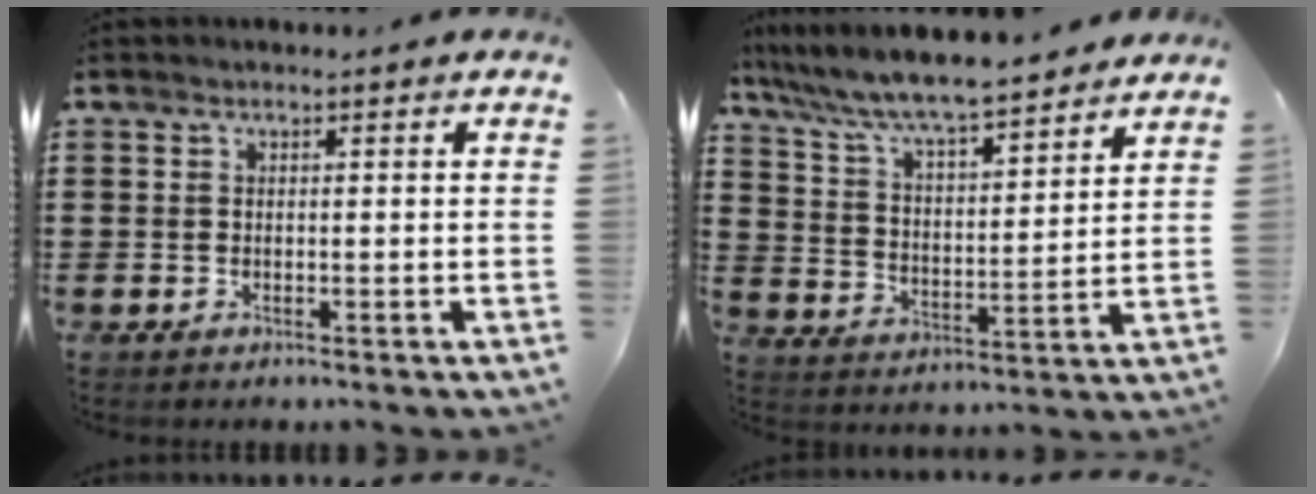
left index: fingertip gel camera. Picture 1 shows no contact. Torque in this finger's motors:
{"motor_torque": [2.14, 0.00, 0.43, 0.21]}